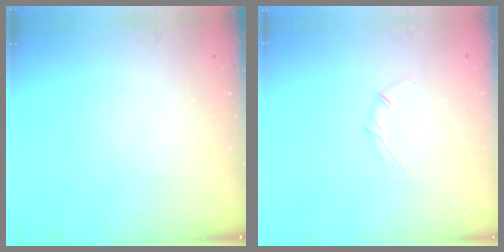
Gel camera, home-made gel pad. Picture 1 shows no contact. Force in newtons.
{"total": 4.1, "press": 4.0, "slide": 0.9}